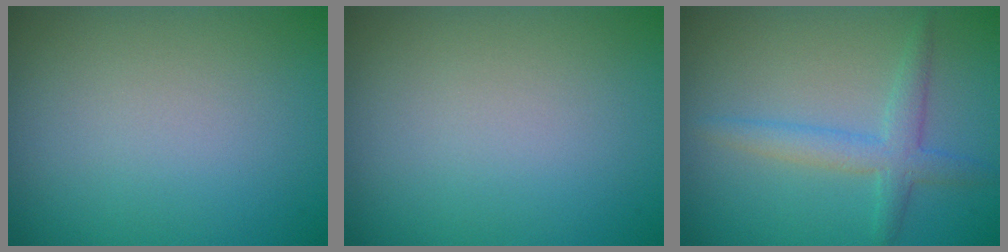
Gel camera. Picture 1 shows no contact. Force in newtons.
{"total": 0.0}
{"total": 3.0, "press": 3.0, "slide": 0.1}